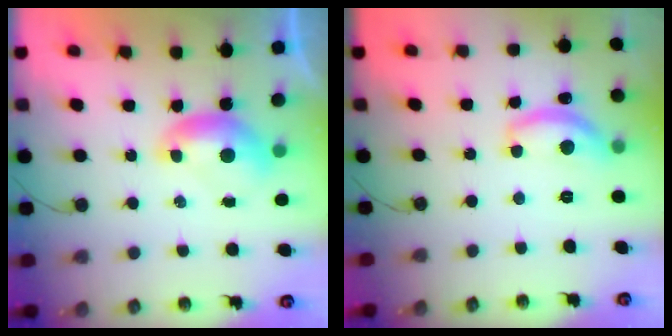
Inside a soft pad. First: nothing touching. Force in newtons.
{"total": 8.8, "press": 8.8, "slide": 0.7}